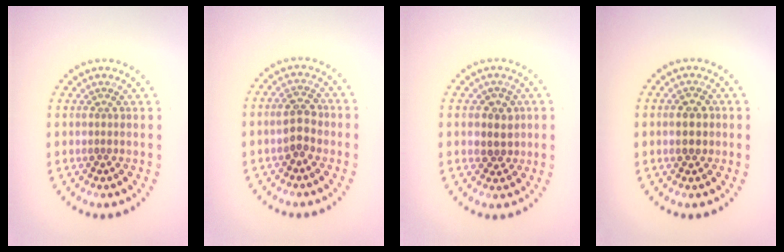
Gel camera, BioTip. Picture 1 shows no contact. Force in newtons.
{"total": 2.5, "press": 2.5, "slide": 0.3}
{"total": 2.4, "press": 2.3, "slide": 0.8}
{"total": 2.3, "press": 2.3, "slide": 0.2}